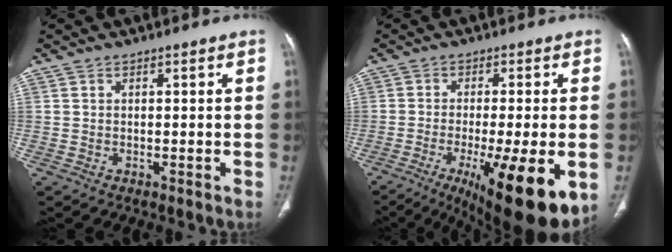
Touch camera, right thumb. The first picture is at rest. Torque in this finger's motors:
{"motor_torque": [3.24, 1.77, 1.65, -0.83, 0.52]}